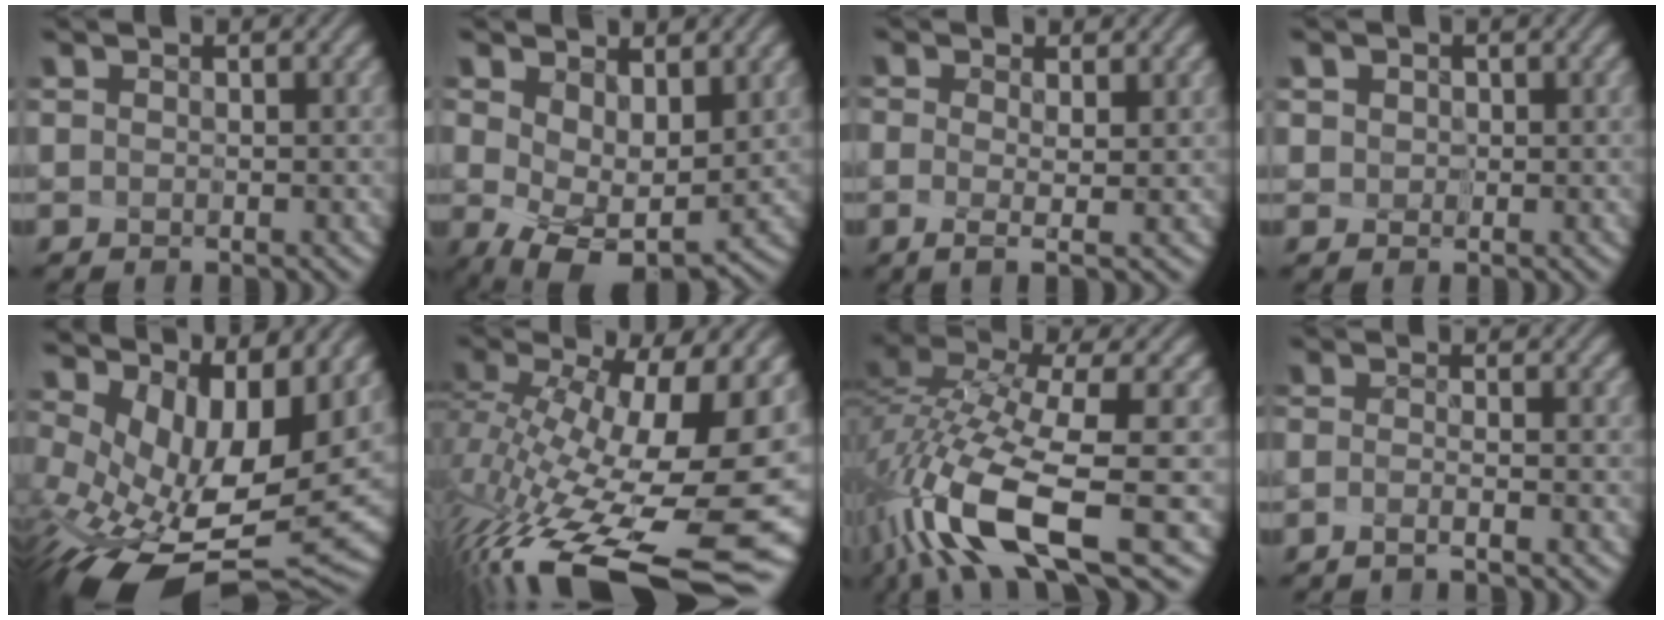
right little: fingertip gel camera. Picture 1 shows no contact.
{"total": 6.6, "force": [0.3, 3.5, 5.6], "torque": [-0.094, -0.030, 0.028]}
{"total": 1.5, "force": [-0.3, -0.7, 1.3], "torque": [-0.024, -0.021, 0.004]}
{"total": 1.3, "force": [0.3, 1.0, 0.7], "torque": [-0.017, 0.002, 0.004]}
{"total": 13.5, "force": [0.6, 6.4, 11.9], "torque": [-0.202, -0.053, 0.060]}
{"total": 16.4, "force": [-5.2, 5.7, 14.5], "torque": [-0.259, -0.036, -0.069]}
{"total": 10.9, "force": [-5.0, 2.5, 9.4], "torque": [-0.193, -0.021, -0.080]}
{"total": 2.3, "force": [-1.8, -1.4, -0.2], "torque": [0.004, -0.023, -0.020]}